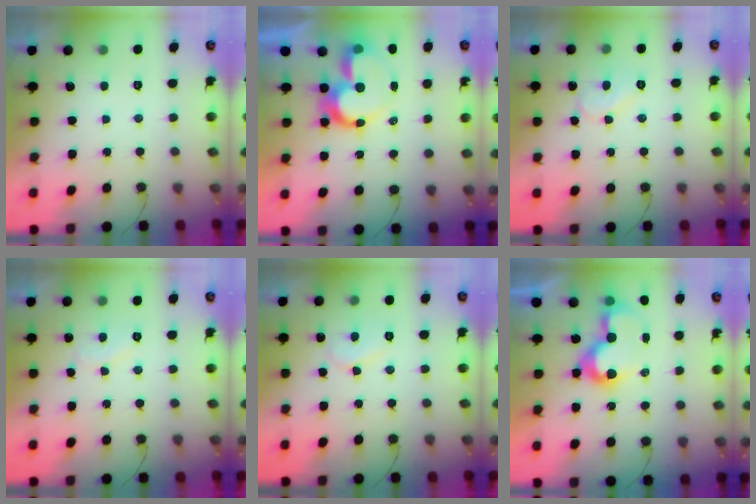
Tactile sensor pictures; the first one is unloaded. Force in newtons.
{"total": 11.8, "press": 11.8, "slide": 1.0}
{"total": 8.0, "press": 8.0, "slide": 0.5}
{"total": 6.4, "press": 6.3, "slide": 0.6}
{"total": 6.6, "press": 6.6, "slide": 0.5}
{"total": 10.0, "press": 10.0, "slide": 0.6}